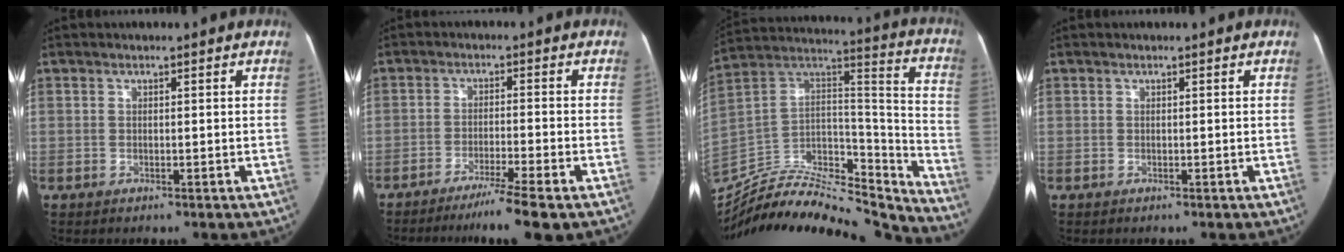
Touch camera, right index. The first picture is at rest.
{"total": 7.7, "force": [-5.8, -1.1, 4.9], "torque": [-0.073, -0.023, -0.095]}
{"total": 28.7, "force": [-26.9, 5.7, 8.0], "torque": [-0.130, 0.036, -0.412]}
{"total": 0.0}